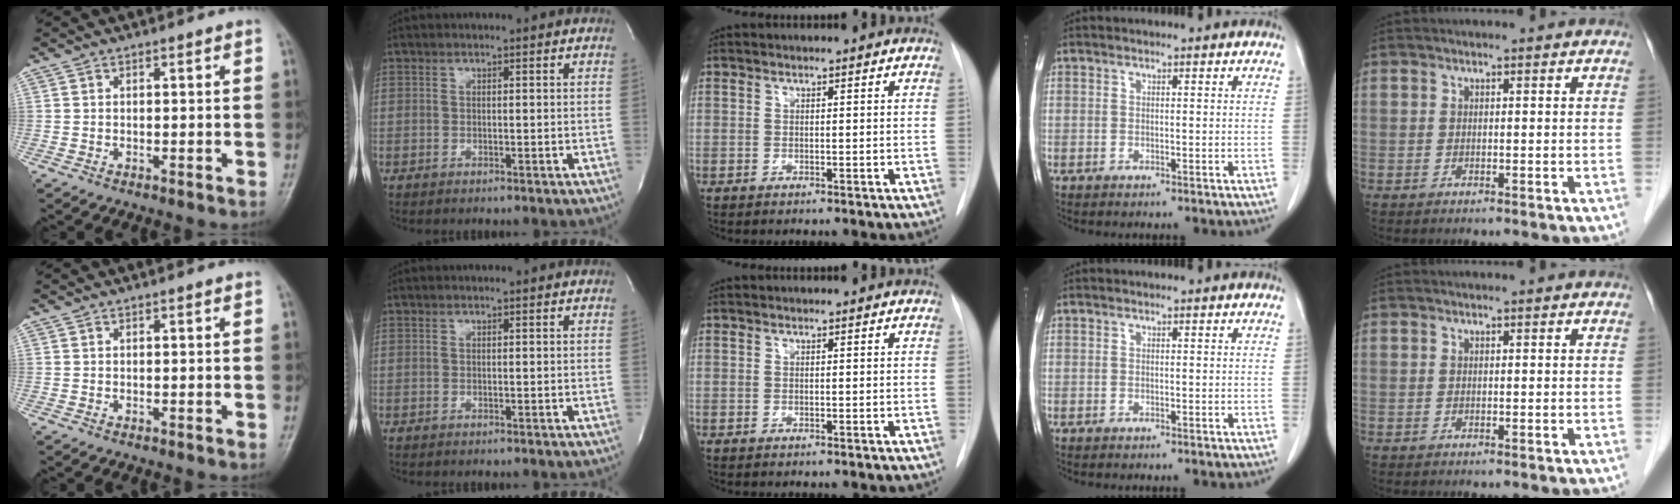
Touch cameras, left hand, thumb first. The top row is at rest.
{}